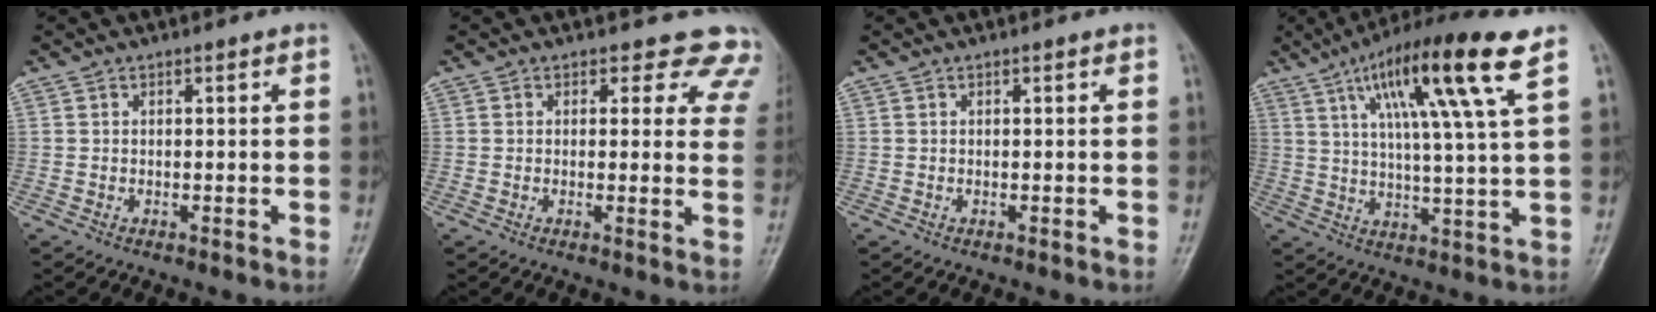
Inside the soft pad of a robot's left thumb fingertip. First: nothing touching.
{"total": 8.8, "force": [7.4, 4.6, 1.5], "torque": [0.041, -0.030, 0.047]}
{"total": 0.0}
{"total": 17.0, "force": [8.1, 1.2, 14.9], "torque": [-0.252, -0.013, 0.131]}